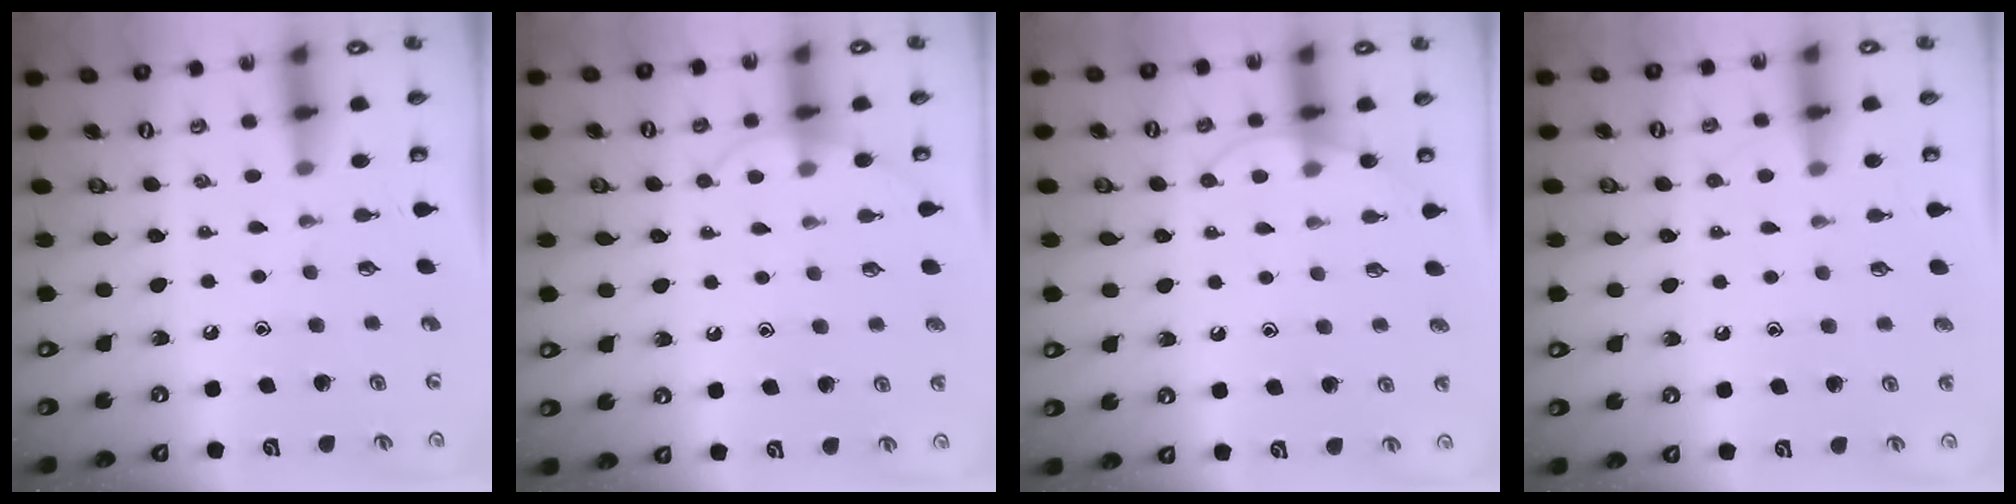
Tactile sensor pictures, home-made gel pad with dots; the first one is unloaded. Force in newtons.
{"total": 5.4, "press": 5.4, "slide": 0.5}
{"total": 5.7, "press": 5.7, "slide": 0.6}
{"total": 5.9, "press": 5.9, "slide": 0.6}